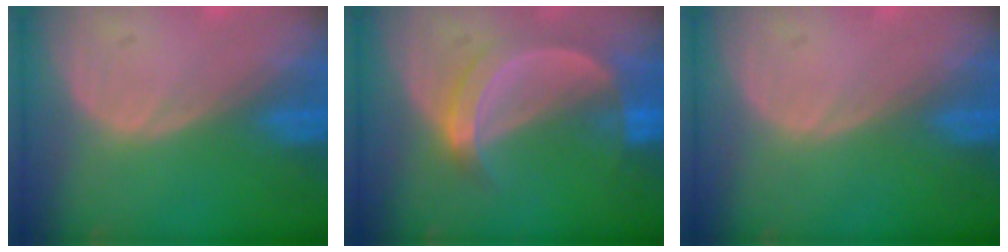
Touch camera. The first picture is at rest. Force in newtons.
{"total": 5.9, "press": 5.5, "slide": 2.1}
{"total": 0.0}